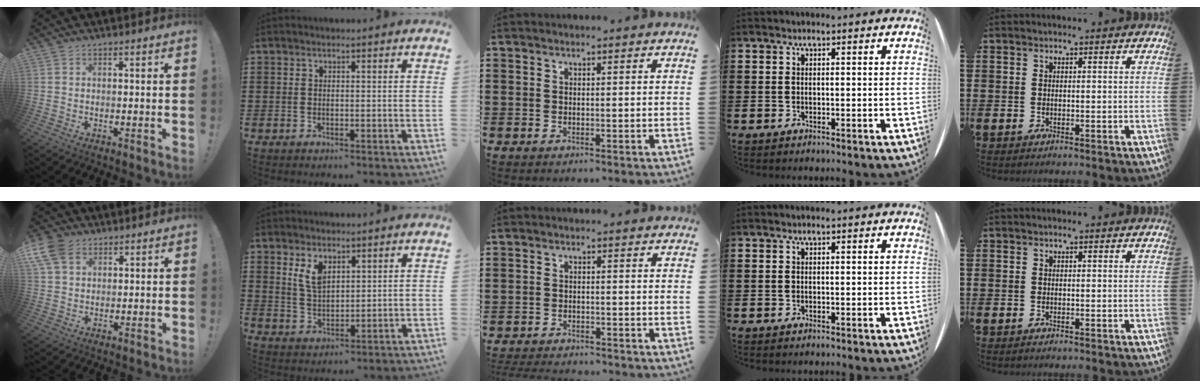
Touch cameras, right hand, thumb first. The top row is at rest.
{"thumb": {"total": 8.9, "force": [4.4, 5.8, 5.0], "torque": [-0.097, -0.008, 0.089]}, "index": {"total": 4.6, "force": [2.6, 2.3, 3.0], "torque": [-0.068, 0.006, 0.047]}, "middle": {"total": 2.6, "force": [-2.6, 0.2, 0.1], "torque": [-0.016, -0.007, -0.057]}}